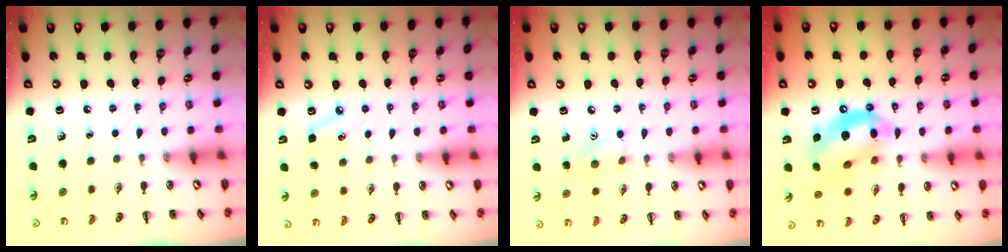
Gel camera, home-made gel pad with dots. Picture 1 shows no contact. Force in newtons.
{"total": 5.2, "press": 5.0, "slide": 1.4}
{"total": 7.3, "press": 7.1, "slide": 1.6}
{"total": 14.2, "press": 13.7, "slide": 3.7}